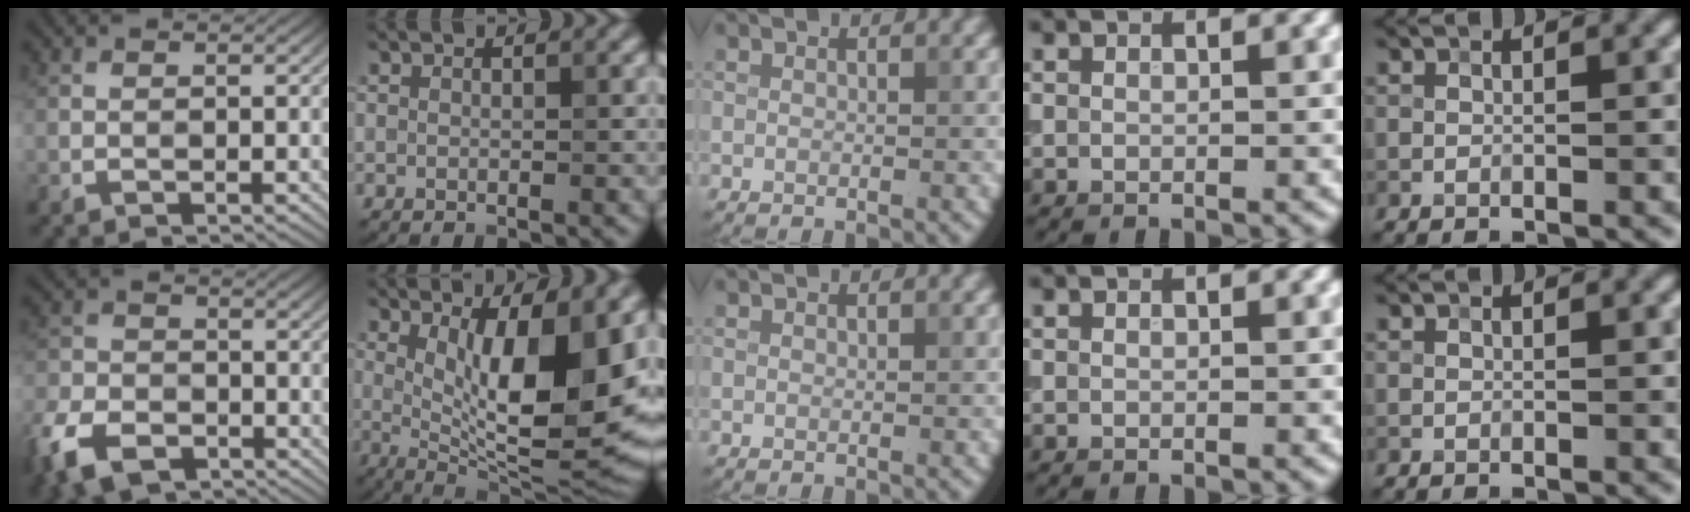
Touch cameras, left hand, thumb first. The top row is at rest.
{"thumb": {"total": 9.5, "force": [-4.8, 6.1, 5.6], "torque": [-0.139, -0.026, -0.098]}, "index": {"total": 12.7, "force": [1.9, 3.9, 11.9], "torque": [-0.167, -0.015, 0.034]}}